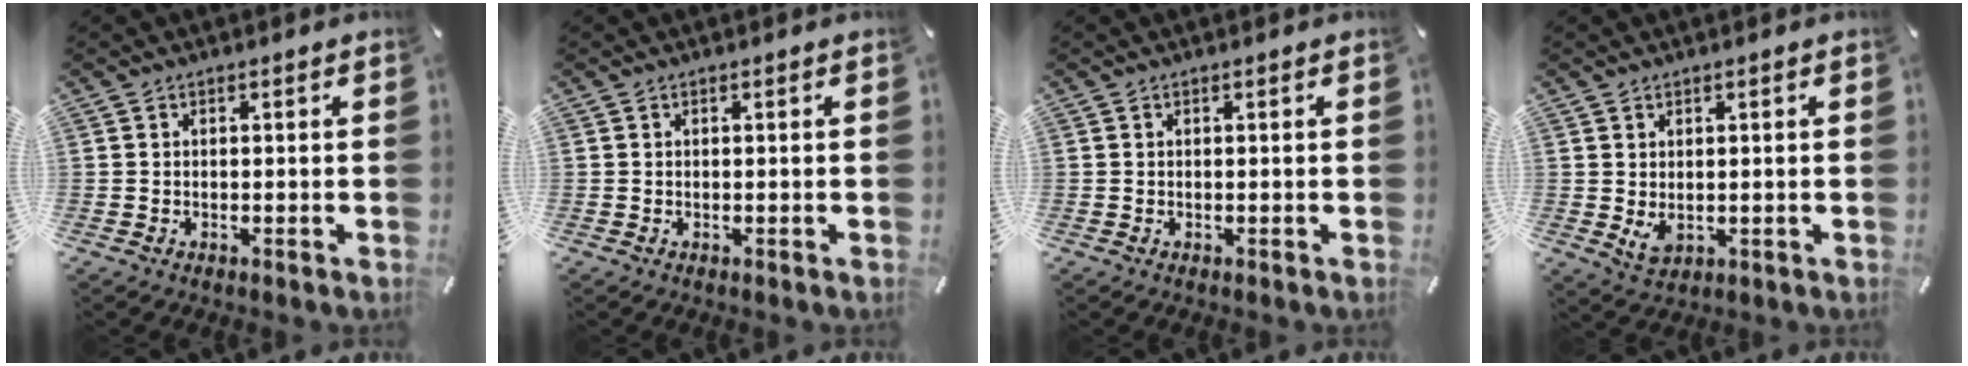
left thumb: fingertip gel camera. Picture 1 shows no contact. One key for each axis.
{"total": 0.0}
{"total": 0.0}
{"total": 3.6, "fx": 0.2, "fy": 2.6, "fz": 2.5, "tx": -0.041, "ty": -0.009, "tz": 0.001}